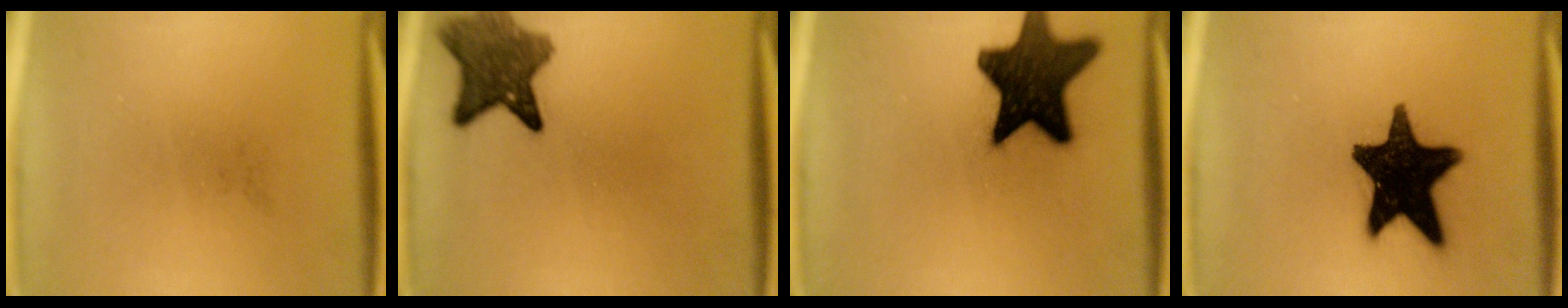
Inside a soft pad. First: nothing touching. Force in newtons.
{"total": 7.8}
{"total": 17.1}
{"total": 18.8}